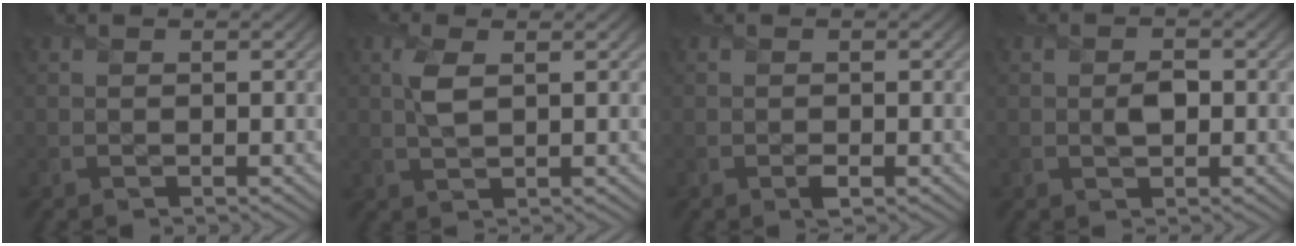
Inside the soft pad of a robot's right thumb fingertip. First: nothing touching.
{"total": 2.9, "force": [0.8, 1.1, 2.6], "torque": [-0.063, 0.000, 0.018]}
{"total": 0.8, "force": [-0.4, 0.3, 0.7], "torque": [-0.009, -0.007, -0.007]}
{"total": 1.8, "force": [-0.1, 1.2, 1.4], "torque": [-0.023, -0.004, 0.000]}